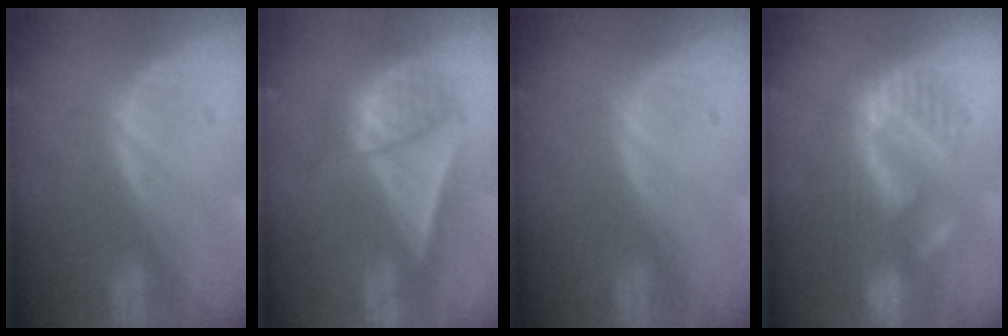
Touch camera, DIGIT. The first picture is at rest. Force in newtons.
{"total": 6.6, "press": 6.6, "slide": 0.5}
{"total": 0.0}
{"total": 10.4, "press": 9.6, "slide": 3.8}